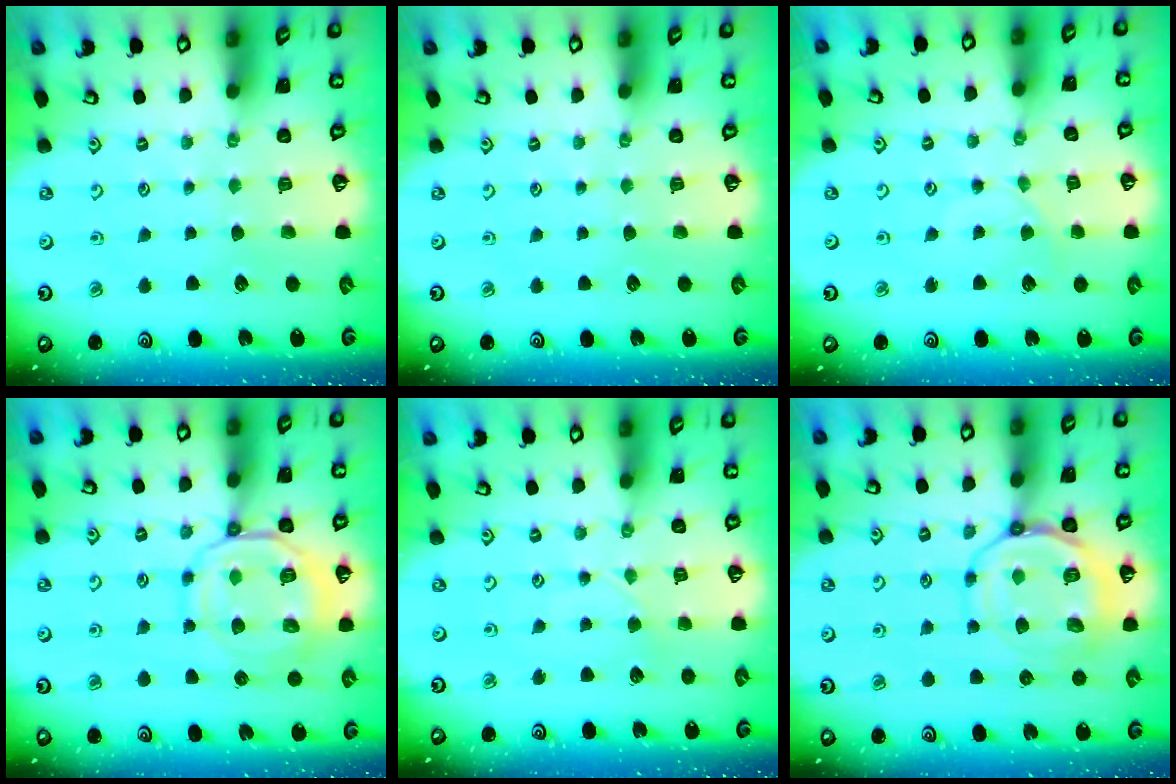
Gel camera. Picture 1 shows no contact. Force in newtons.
{"total": 0.0}
{"total": 1.5, "press": 1.5, "slide": 0.4}
{"total": 12.0, "press": 11.9, "slide": 1.2}
{"total": 2.0, "press": 2.0, "slide": 0.2}
{"total": 12.6, "press": 12.5, "slide": 1.4}